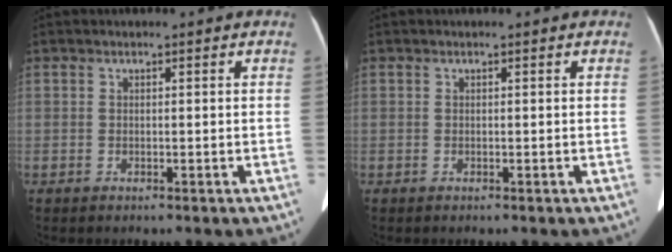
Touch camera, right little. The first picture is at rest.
{"total": 0.0}